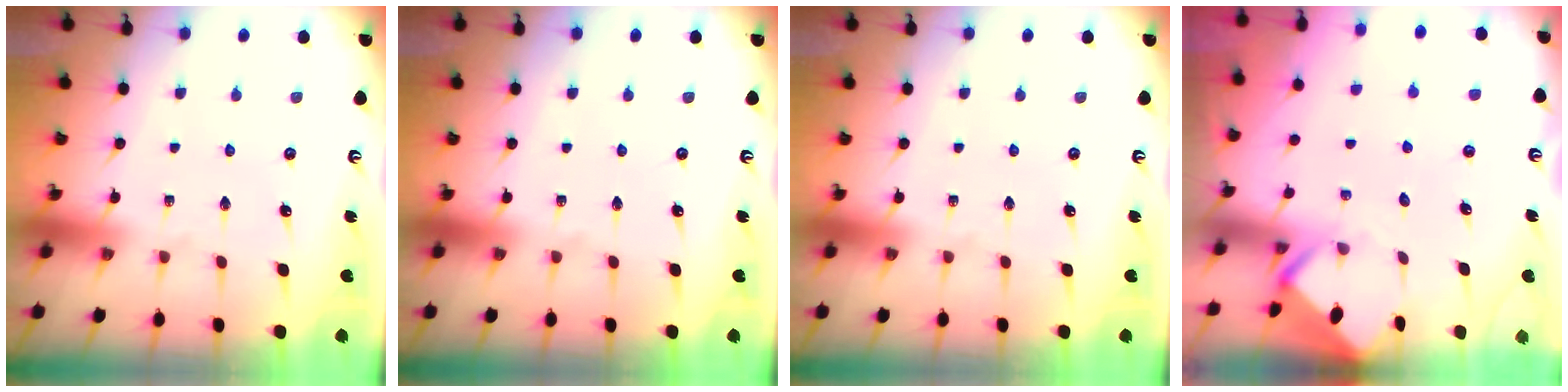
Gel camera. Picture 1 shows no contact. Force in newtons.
{"total": 0.0}
{"total": 0.0}
{"total": 3.5, "press": 3.5, "slide": 0.2}